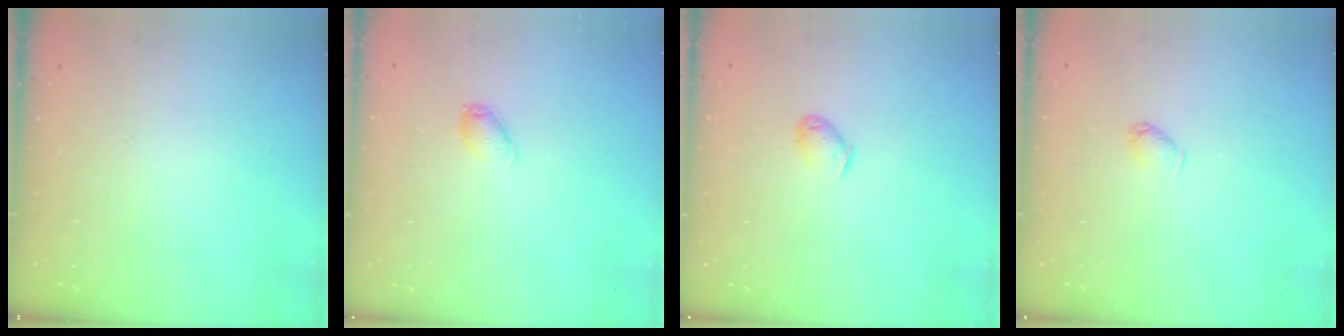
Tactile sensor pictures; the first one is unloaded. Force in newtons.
{"total": 5.7, "press": 5.6, "slide": 0.8}
{"total": 3.7, "press": 3.7, "slide": 0.7}
{"total": 2.8, "press": 2.8, "slide": 0.4}